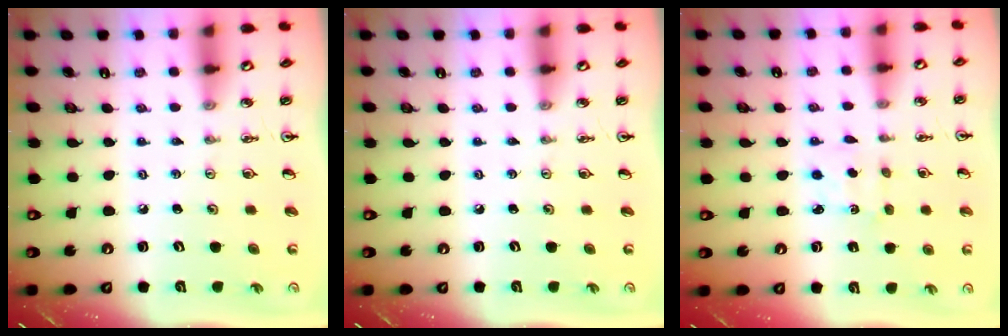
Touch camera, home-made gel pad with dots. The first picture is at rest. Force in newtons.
{"total": 0.0}
{"total": 2.6, "press": 2.5, "slide": 0.3}